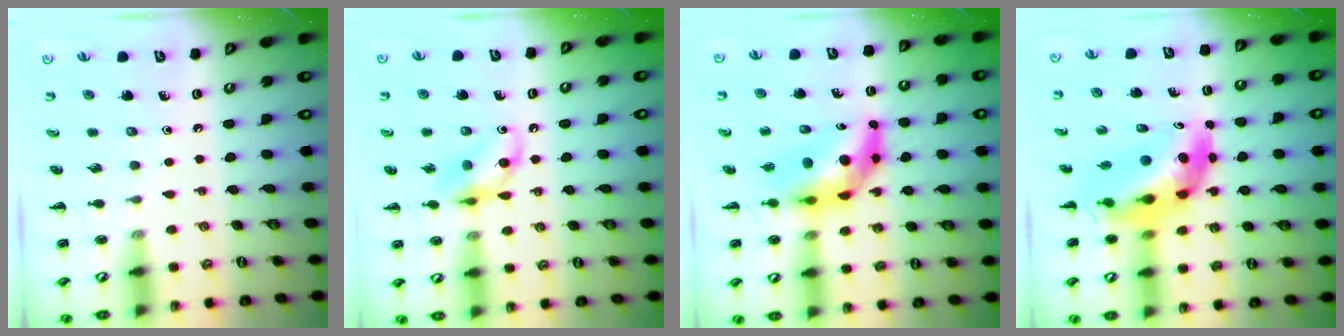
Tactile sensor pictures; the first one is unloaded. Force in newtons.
{"total": 11.6, "press": 11.4, "slide": 1.9}
{"total": 8.7, "press": 8.3, "slide": 2.6}
{"total": 11.2, "press": 10.6, "slide": 3.6}